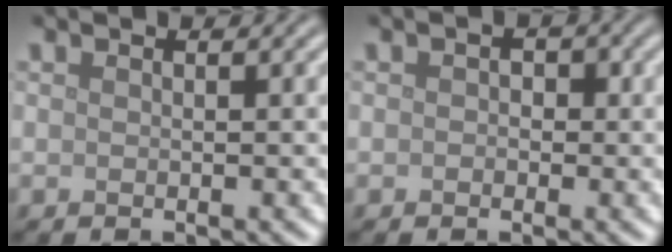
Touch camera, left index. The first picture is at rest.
{"total": 1.0, "force": [0.0, 0.9, 0.5], "torque": [-0.005, -0.004, -0.004]}